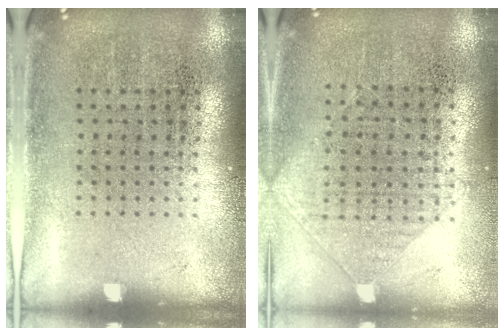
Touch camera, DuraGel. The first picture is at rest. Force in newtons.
{"total": 0.9, "press": 0.8, "slide": 0.3}